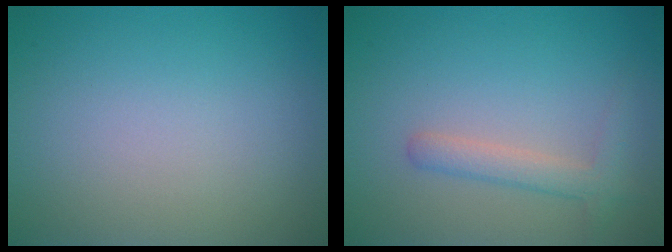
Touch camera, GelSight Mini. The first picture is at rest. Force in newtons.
{"total": 2.2, "press": 2.2, "slide": 0.2}